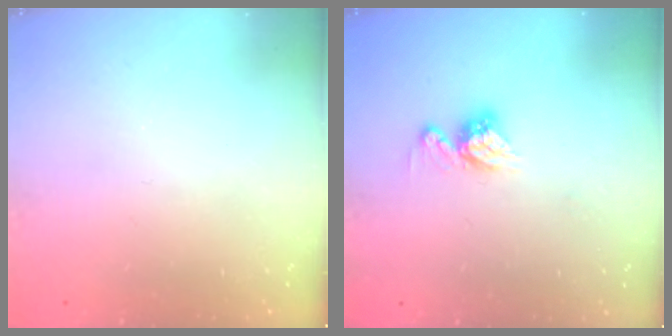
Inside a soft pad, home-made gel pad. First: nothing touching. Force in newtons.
{"total": 8.4, "press": 8.4, "slide": 0.7}